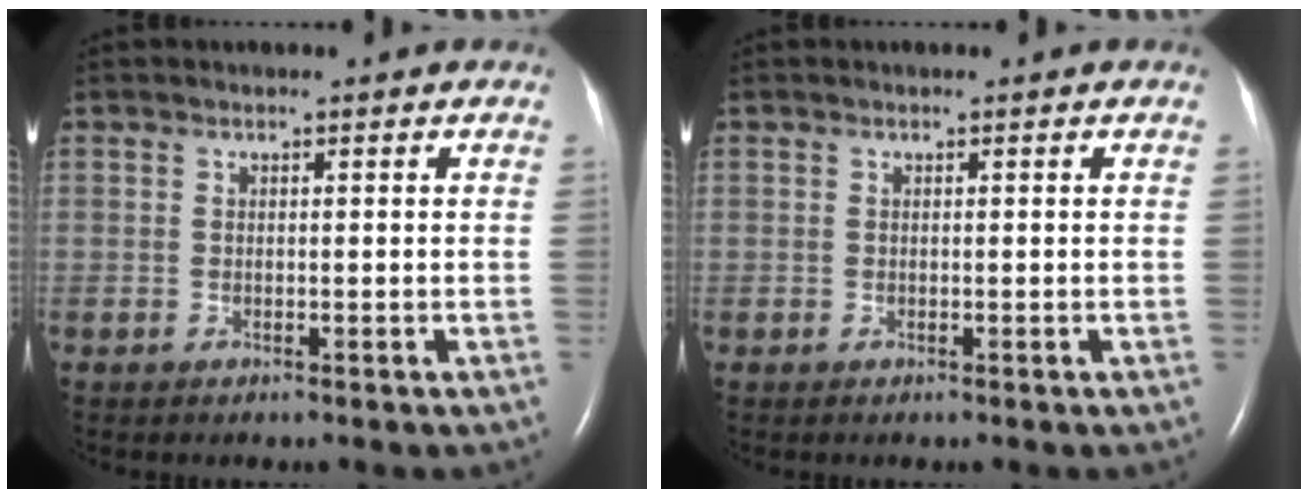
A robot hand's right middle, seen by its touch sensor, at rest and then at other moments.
{"total": 0.0}